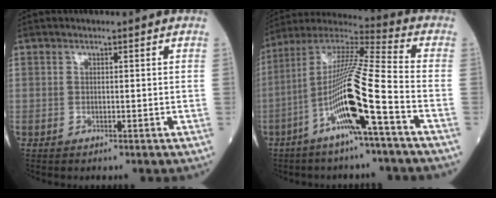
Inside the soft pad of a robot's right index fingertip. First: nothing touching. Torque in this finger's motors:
{"motor_torque": [1.97, -0.17, 1.05, 0.21]}